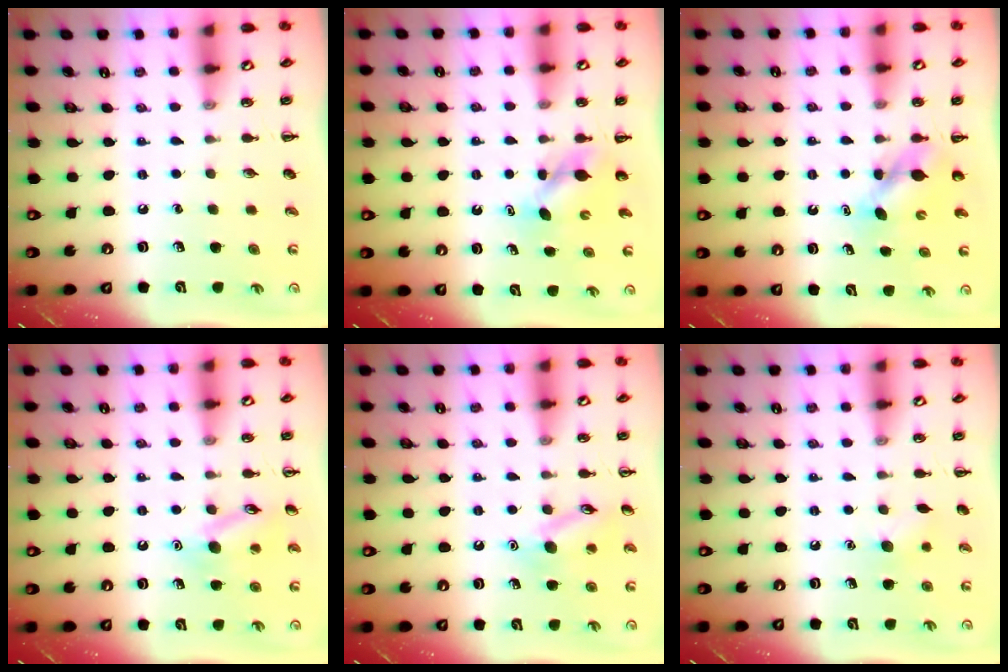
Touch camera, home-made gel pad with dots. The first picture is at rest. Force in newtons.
{"total": 5.0, "press": 4.9, "slide": 0.5}
{"total": 5.2, "press": 5.2, "slide": 0.4}
{"total": 11.6, "press": 11.5, "slide": 1.7}
{"total": 11.6, "press": 11.5, "slide": 1.7}
{"total": 6.7, "press": 6.5, "slide": 1.3}